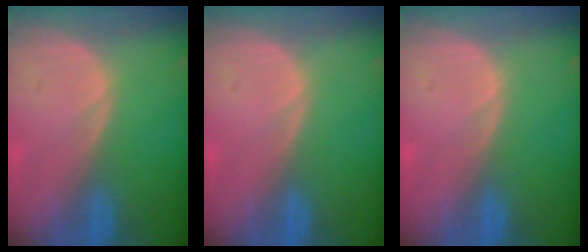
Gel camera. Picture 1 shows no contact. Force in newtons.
{"total": 0.0}
{"total": 0.0}